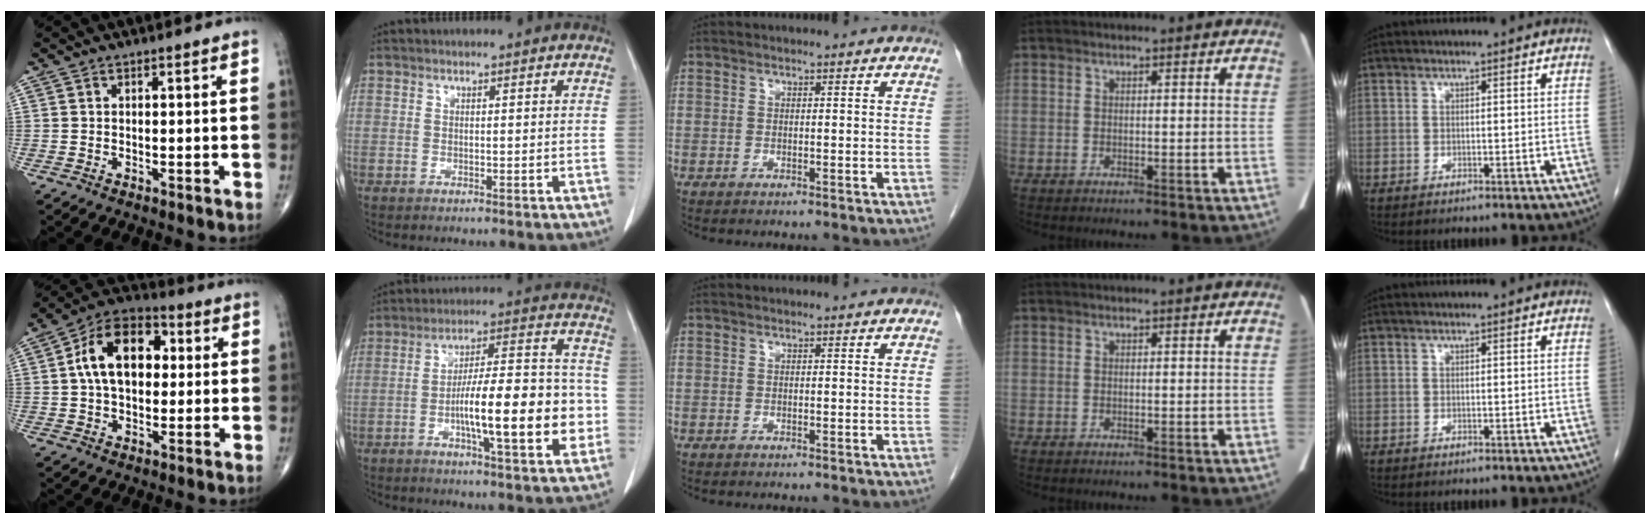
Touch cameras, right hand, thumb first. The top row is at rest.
{"thumb": {"total": 14.8, "force": [2.3, 9.4, 11.2], "torque": [-0.165, 0.024, 0.030]}, "index": {"total": 16.2, "force": [-3.5, 3.3, 15.5], "torque": [-0.245, 0.018, -0.053]}}